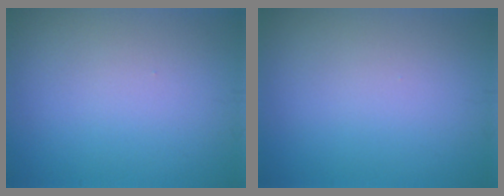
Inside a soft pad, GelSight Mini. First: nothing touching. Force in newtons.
{"total": 0.0}